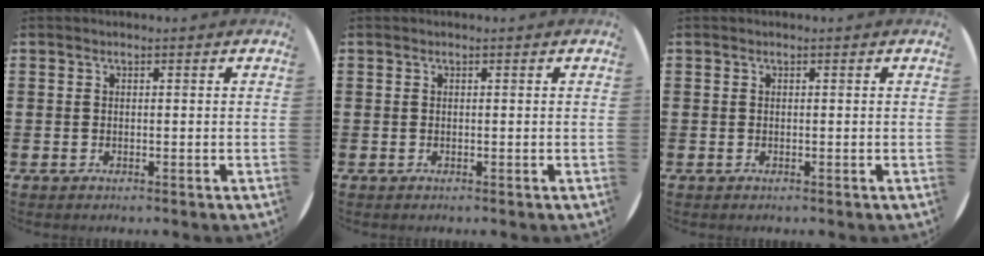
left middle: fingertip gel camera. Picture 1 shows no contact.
{"total": 0.0}
{"total": 0.0}